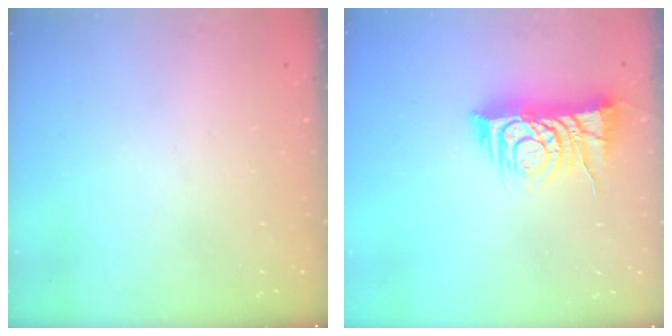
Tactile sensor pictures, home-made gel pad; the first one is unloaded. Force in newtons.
{"total": 9.6, "press": 9.6, "slide": 0.7}